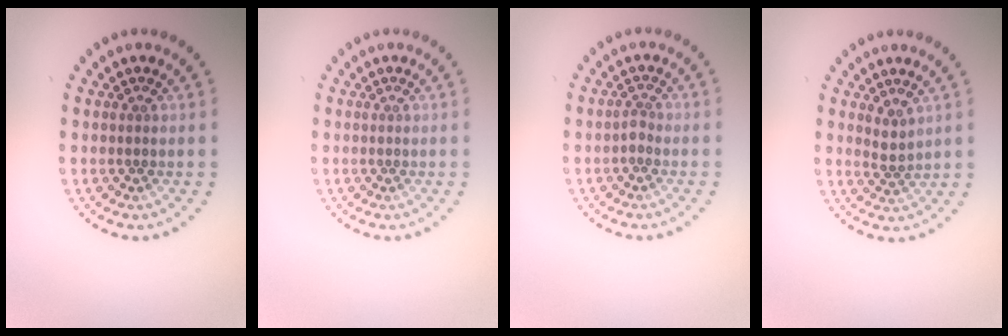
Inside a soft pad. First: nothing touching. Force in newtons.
{"total": 0.0}
{"total": 1.0, "press": 0.7, "slide": 0.7}
{"total": 1.7, "press": 1.3, "slide": 1.0}